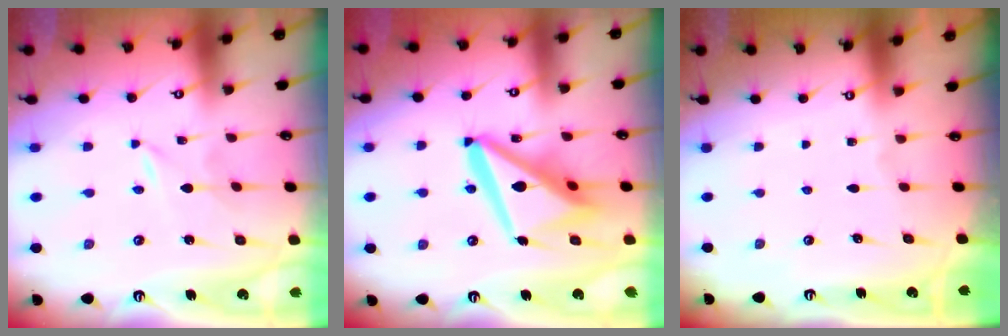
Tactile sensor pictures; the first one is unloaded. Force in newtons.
{"total": 16.4, "press": 16.3, "slide": 2.0}
{"total": 0.0}